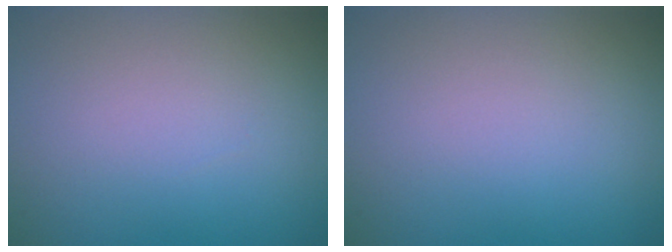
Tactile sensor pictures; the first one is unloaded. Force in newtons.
{"total": 0.0}